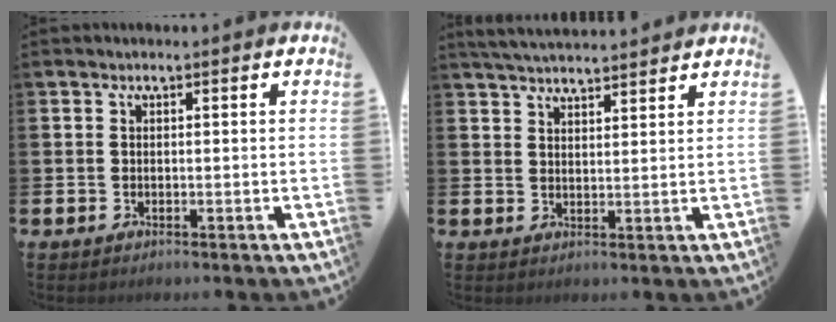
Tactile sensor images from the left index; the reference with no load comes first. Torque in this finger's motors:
{"motor_torque": [0.84, -0.93, 0.46, 0.14]}